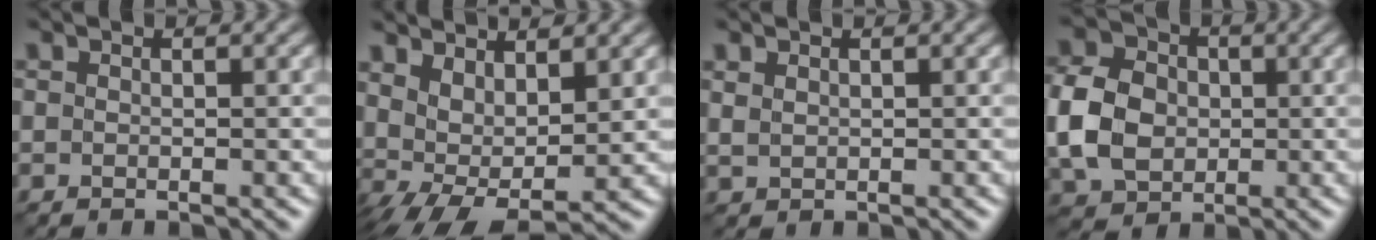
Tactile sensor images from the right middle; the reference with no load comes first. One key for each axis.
{"total": 6.1, "fx": 1.6, "fy": 2.8, "fz": 5.2, "tx": -0.098, "ty": -0.004, "tz": 0.038}
{"total": 1.0, "fx": 0.7, "fy": 0.6, "fz": 0.4, "tx": -0.014, "ty": 0.001, "tz": 0.018}
{"total": 7.1, "fx": -0.4, "fy": 5.6, "fz": 4.2, "tx": -0.107, "ty": 0.010, "tz": -0.017}